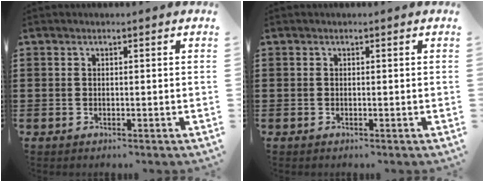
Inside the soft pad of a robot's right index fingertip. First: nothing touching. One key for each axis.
{"total": 0.0}